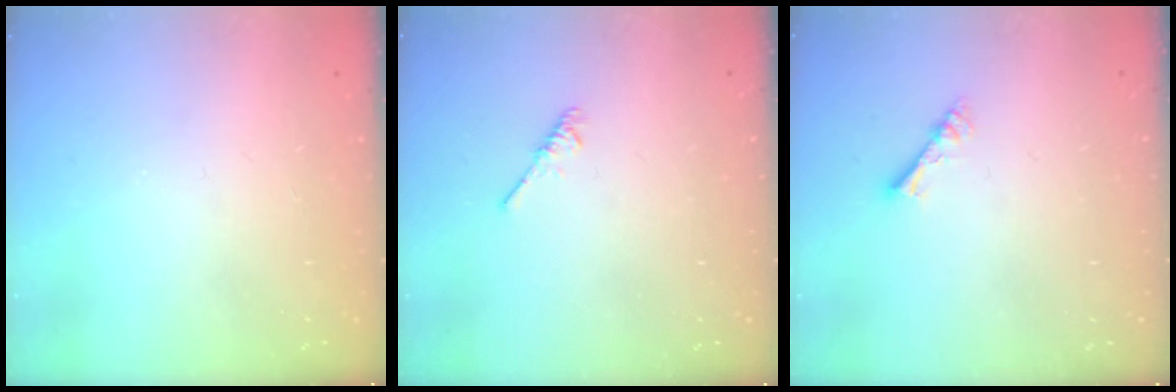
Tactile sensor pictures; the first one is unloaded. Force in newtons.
{"total": 1.9, "press": 1.9, "slide": 0.4}
{"total": 2.8, "press": 2.8, "slide": 0.4}